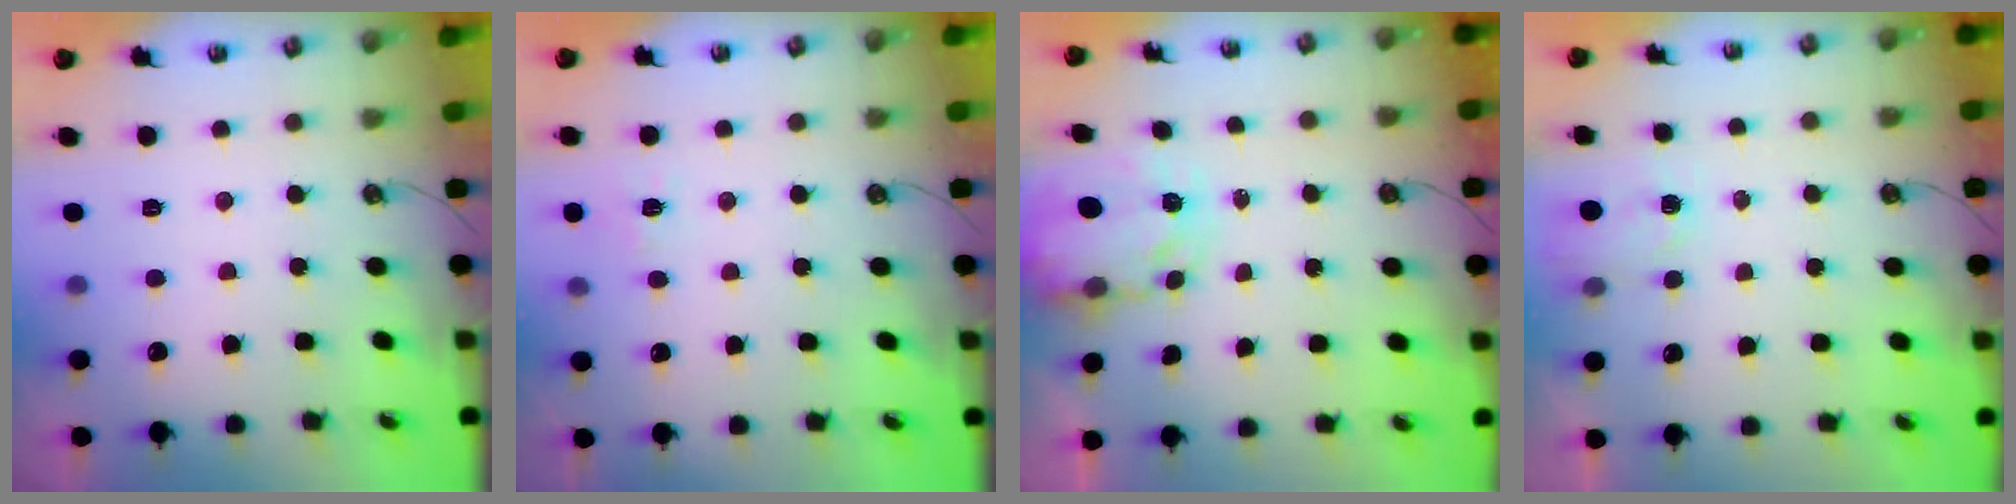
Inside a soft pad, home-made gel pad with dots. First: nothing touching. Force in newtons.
{"total": 6.3, "press": 6.3, "slide": 0.5}
{"total": 4.0, "press": 4.0, "slide": 0.3}
{"total": 1.9, "press": 1.9, "slide": 0.3}